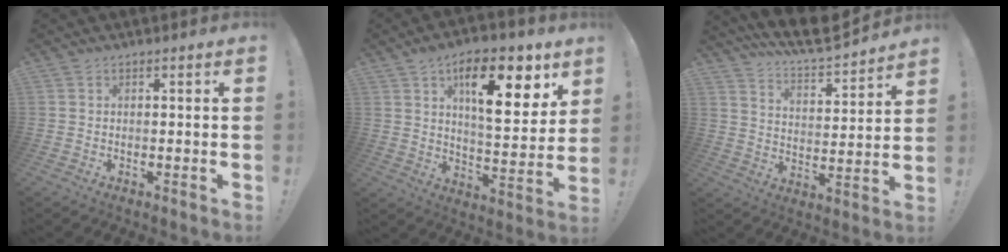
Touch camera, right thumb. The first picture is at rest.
{"total": 18.6, "force": [9.1, 7.5, 14.5], "torque": [-0.199, -0.046, 0.141]}
{"total": 10.1, "force": [9.5, 1.2, 3.2], "torque": [-0.070, -0.087, 0.164]}